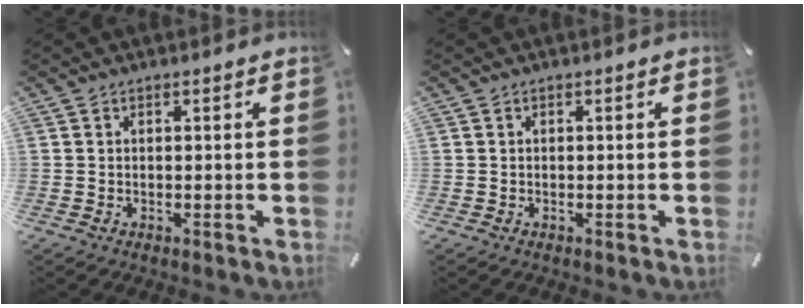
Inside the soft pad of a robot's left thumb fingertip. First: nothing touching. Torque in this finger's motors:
{"motor_torque": [-0.03, -0.01, -0.02, 0.03, 0.00]}